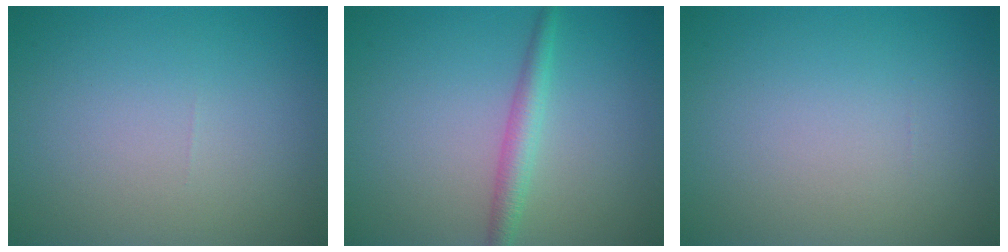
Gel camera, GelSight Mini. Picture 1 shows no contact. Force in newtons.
{"total": 2.2, "press": 2.2, "slide": 0.1}
{"total": 0.0}